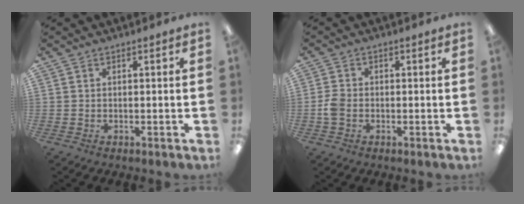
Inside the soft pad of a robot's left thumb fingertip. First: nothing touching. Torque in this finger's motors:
{"motor_torque": [-0.33, 0.36, 0.00, -0.07, 0.00]}